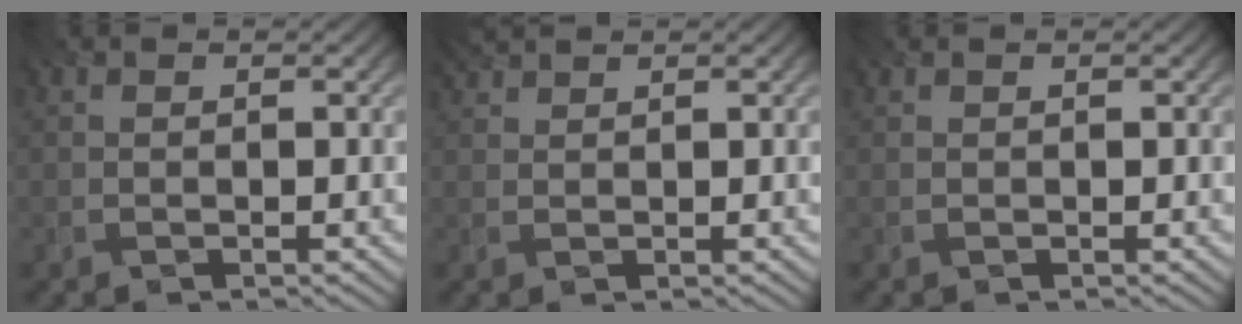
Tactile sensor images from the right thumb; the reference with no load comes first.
{"total": 1.9, "force": [1.8, 0.3, 0.7], "torque": [-0.019, 0.006, 0.033]}
{"total": 0.0}